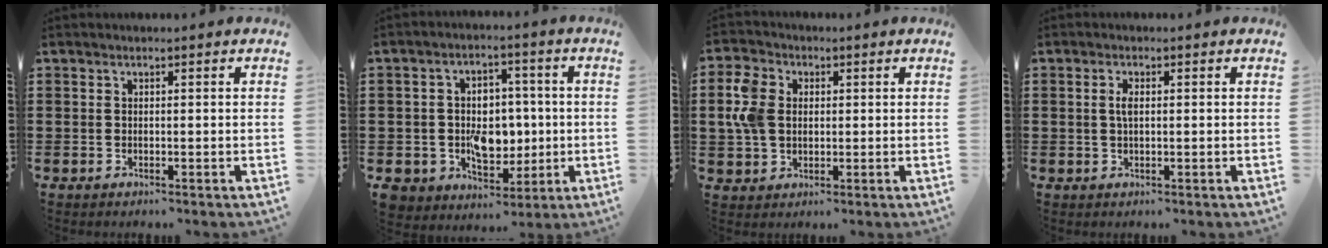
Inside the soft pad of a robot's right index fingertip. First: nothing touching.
{"total": 8.2, "force": [-0.7, 6.9, 4.3], "torque": [-0.095, 0.011, -0.004]}
{"total": 6.4, "force": [0.9, 5.0, 3.9], "torque": [-0.116, 0.007, 0.008]}
{"total": 2.0, "force": [0.3, 0.7, 1.9], "torque": [-0.039, 0.004, 0.002]}